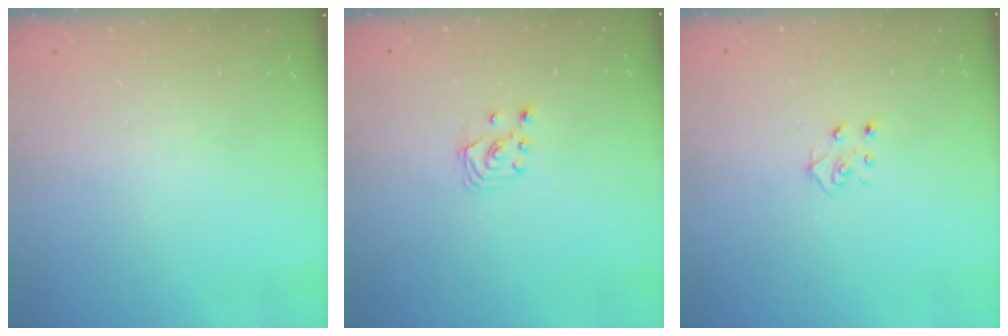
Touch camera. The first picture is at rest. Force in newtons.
{"total": 2.7, "press": 2.7, "slide": 0.3}
{"total": 4.6, "press": 4.6, "slide": 0.4}